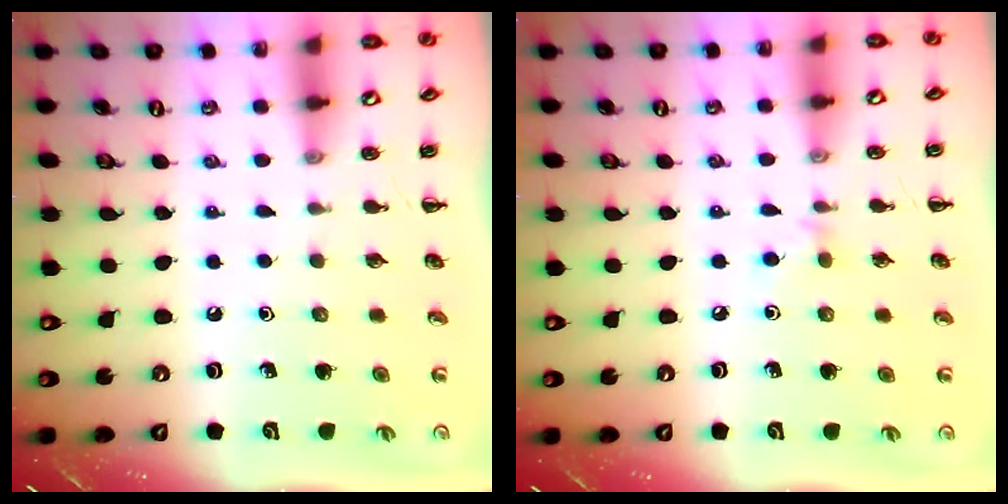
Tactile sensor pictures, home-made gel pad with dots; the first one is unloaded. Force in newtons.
{"total": 3.9, "press": 3.6, "slide": 1.6}